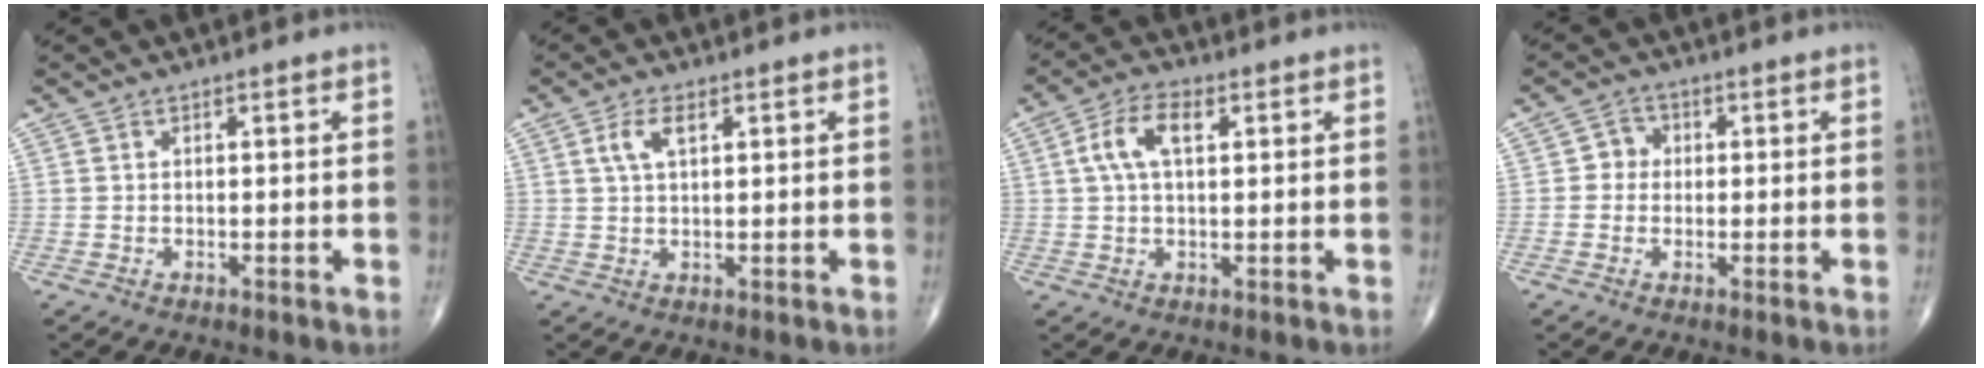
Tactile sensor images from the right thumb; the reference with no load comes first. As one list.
[{"total": 4.0, "force": [1.6, 1.7, 3.2], "torque": [-0.066, 0.005, 0.034]}, {"total": 6.9, "force": [1.9, 3.3, 5.7], "torque": [-0.119, 0.015, 0.034]}, {"total": 3.0, "force": [0.0, 2.8, 1.1], "torque": [0.004, 0.009, -0.008]}]